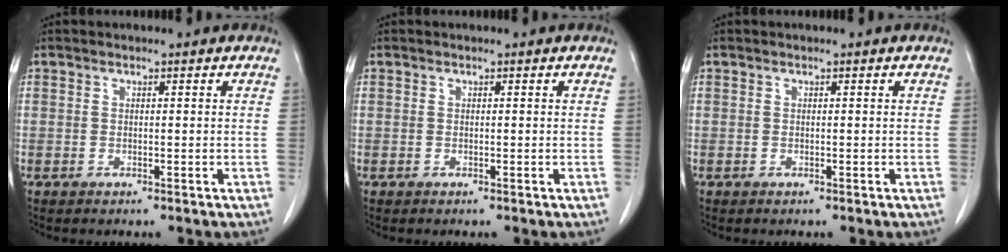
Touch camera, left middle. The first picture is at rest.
{"total": 0.0}
{"total": 0.0}